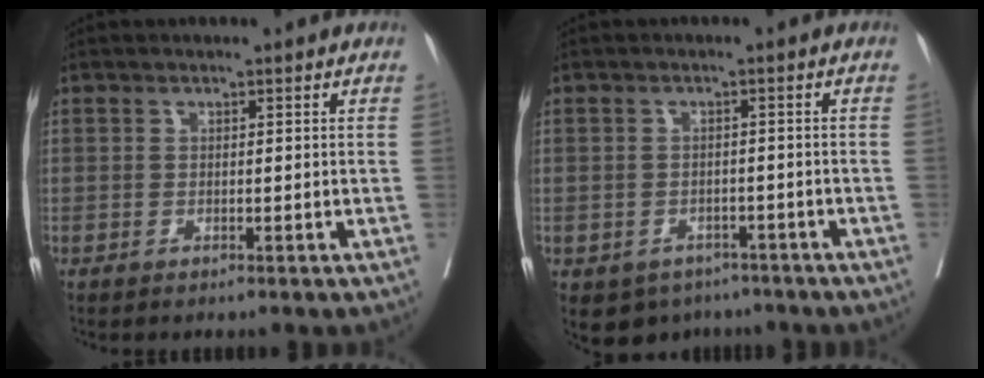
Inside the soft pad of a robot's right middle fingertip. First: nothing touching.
{"total": 5.3, "force": [-3.8, 3.6, 0.9], "torque": [-0.008, 0.008, -0.049]}